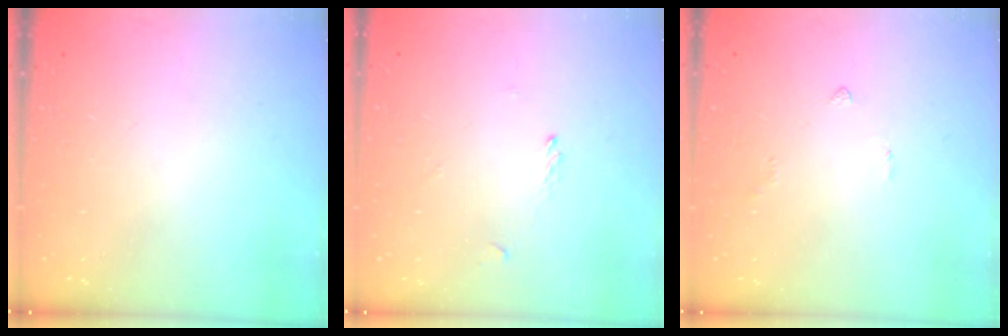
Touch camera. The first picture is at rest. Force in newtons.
{"total": 0.0}
{"total": 1.4, "press": 1.3, "slide": 0.5}